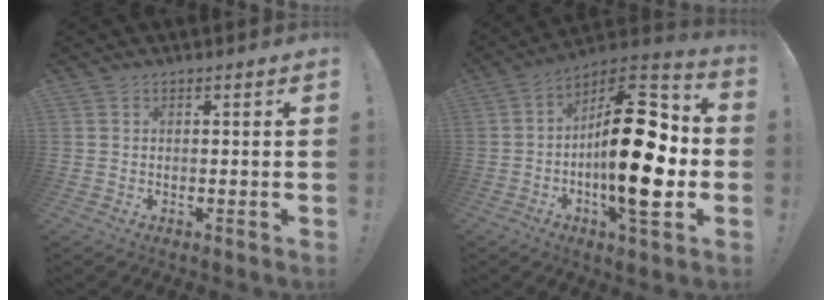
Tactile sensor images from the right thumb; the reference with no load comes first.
{"total": 24.0, "force": [-2.9, 9.2, 22.0], "torque": [-0.345, 0.011, -0.048]}